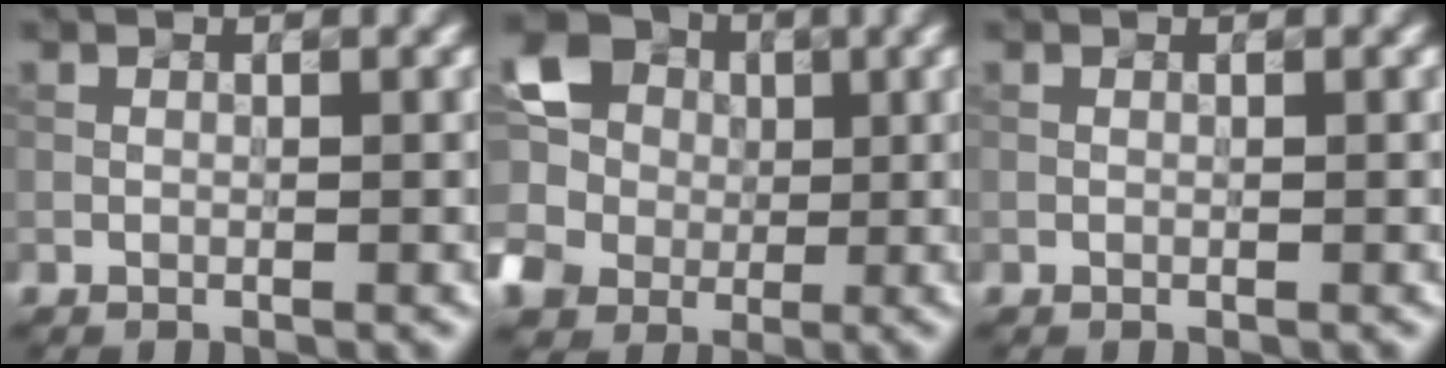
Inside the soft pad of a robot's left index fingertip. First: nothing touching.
{"total": 8.6, "force": [0.6, 7.9, 3.2], "torque": [-0.093, 0.012, -0.008]}
{"total": 0.0}